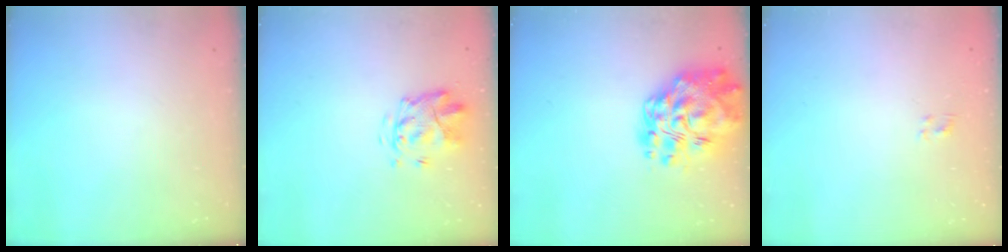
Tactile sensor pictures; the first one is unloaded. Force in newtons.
{"total": 3.9, "press": 3.5, "slide": 1.7}
{"total": 22.0, "press": 21.0, "slide": 6.5}
{"total": 0.5, "press": 0.3, "slide": 0.4}